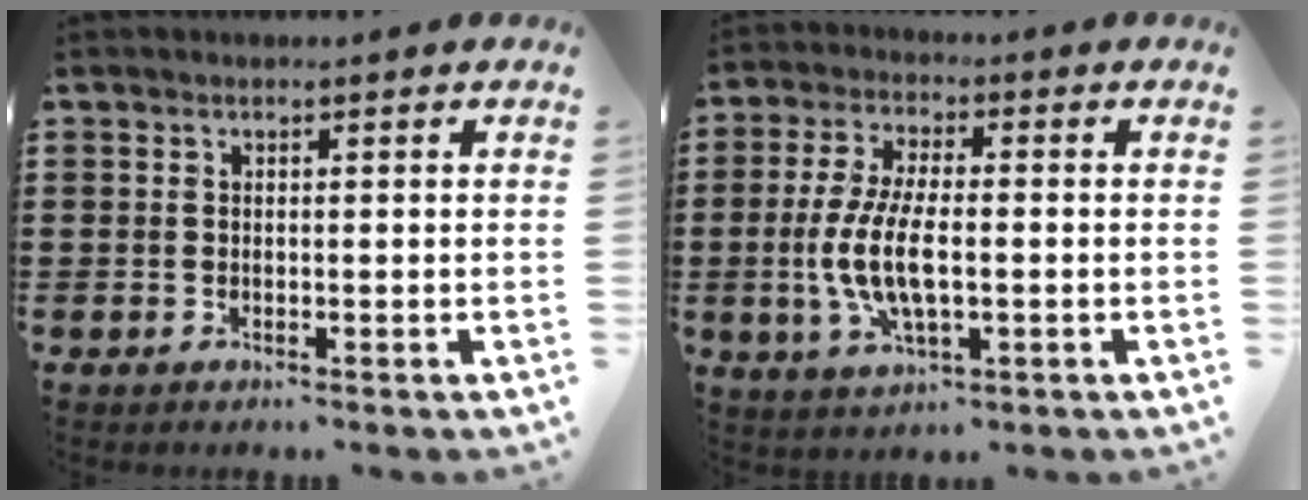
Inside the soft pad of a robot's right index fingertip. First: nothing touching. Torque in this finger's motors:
{"motor_torque": [1.71, 0.42, 1.05, 0.21]}